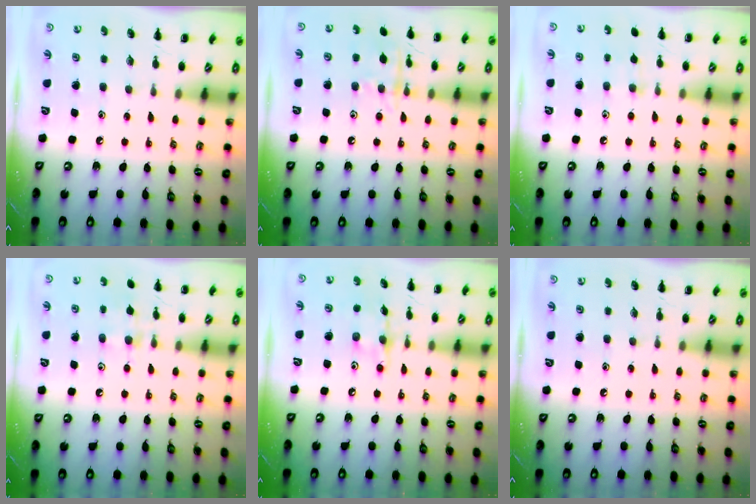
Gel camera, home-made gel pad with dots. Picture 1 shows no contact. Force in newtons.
{"total": 9.6, "press": 9.6, "slide": 0.7}
{"total": 5.8, "press": 5.4, "slide": 2.2}
{"total": 9.2, "press": 8.9, "slide": 2.5}
{"total": 7.9, "press": 7.9, "slide": 0.7}
{"total": 0.0}